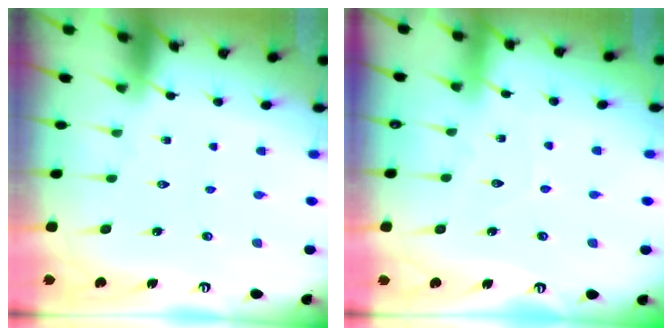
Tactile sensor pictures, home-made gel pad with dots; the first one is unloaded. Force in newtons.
{"total": 3.8, "press": 3.8, "slide": 0.4}